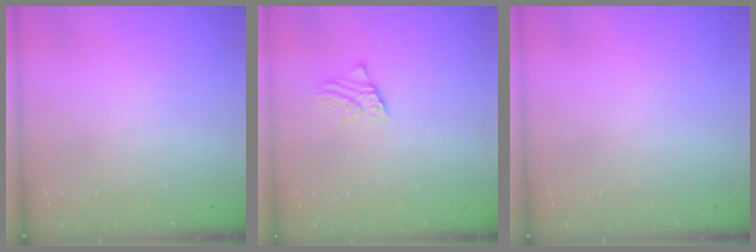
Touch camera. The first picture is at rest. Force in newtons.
{"total": 2.2, "press": 2.2, "slide": 0.3}
{"total": 0.0}